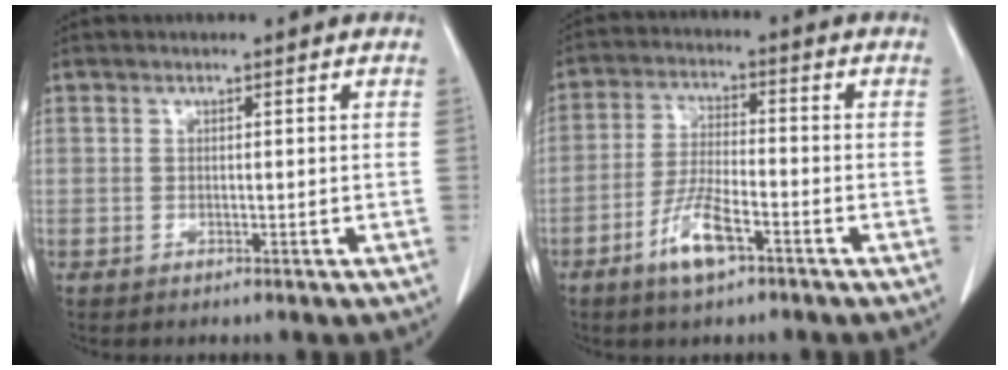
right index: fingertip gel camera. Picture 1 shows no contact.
{"total": 7.1, "force": [-4.0, 1.7, 5.7], "torque": [-0.115, -0.005, -0.073]}